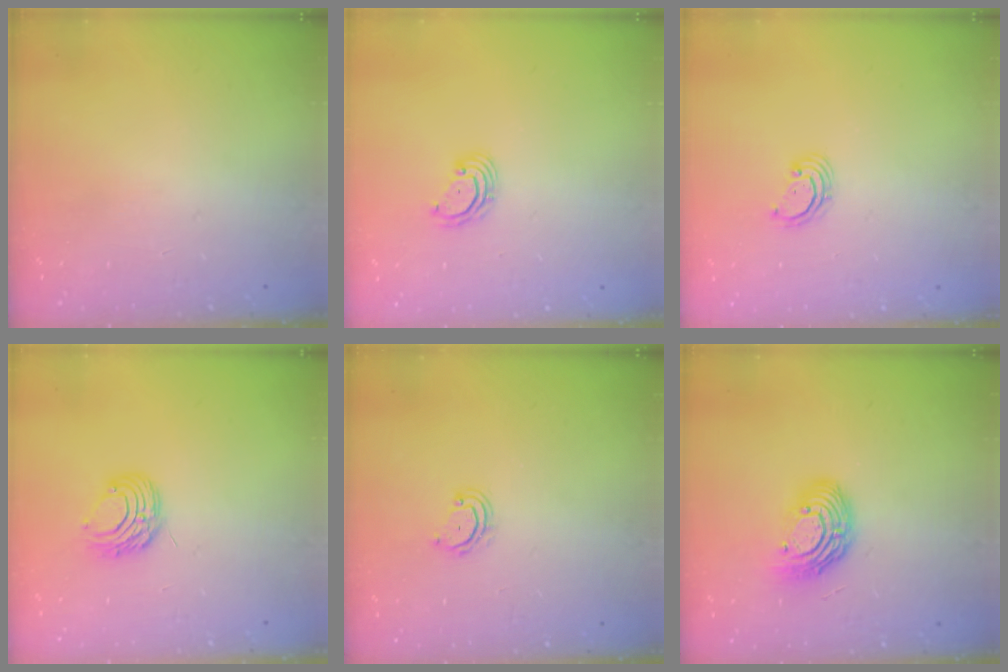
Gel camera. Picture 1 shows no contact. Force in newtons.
{"total": 3.2, "press": 3.2, "slide": 0.1}
{"total": 2.8, "press": 2.8, "slide": 0.3}
{"total": 7.4, "press": 7.4, "slide": 0.7}
{"total": 4.0, "press": 4.0, "slide": 0.3}
{"total": 12.1, "press": 12.1, "slide": 1.0}